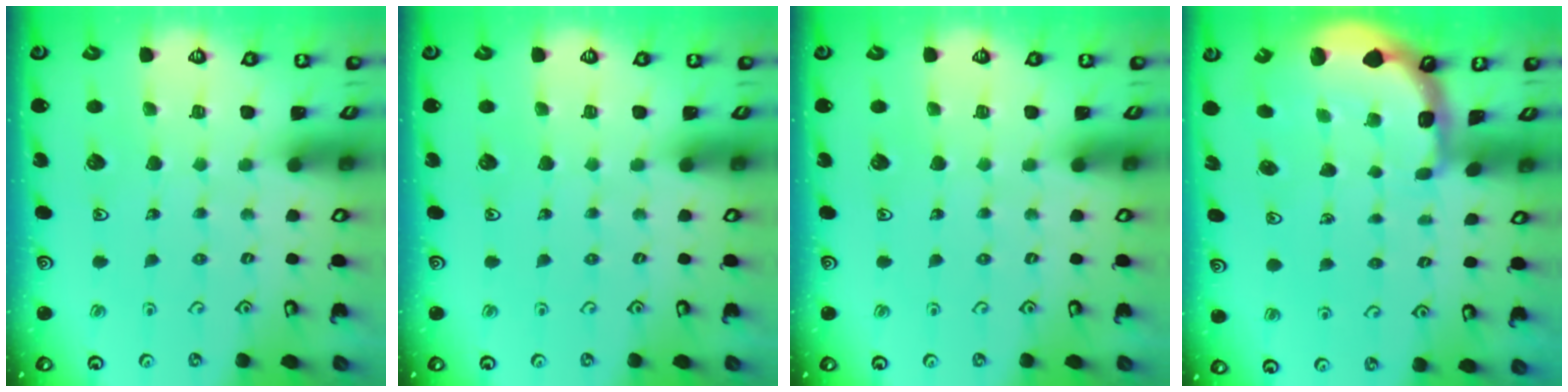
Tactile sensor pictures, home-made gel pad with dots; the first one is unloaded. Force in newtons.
{"total": 0.0}
{"total": 0.0}
{"total": 1.7, "press": 1.5, "slide": 0.7}